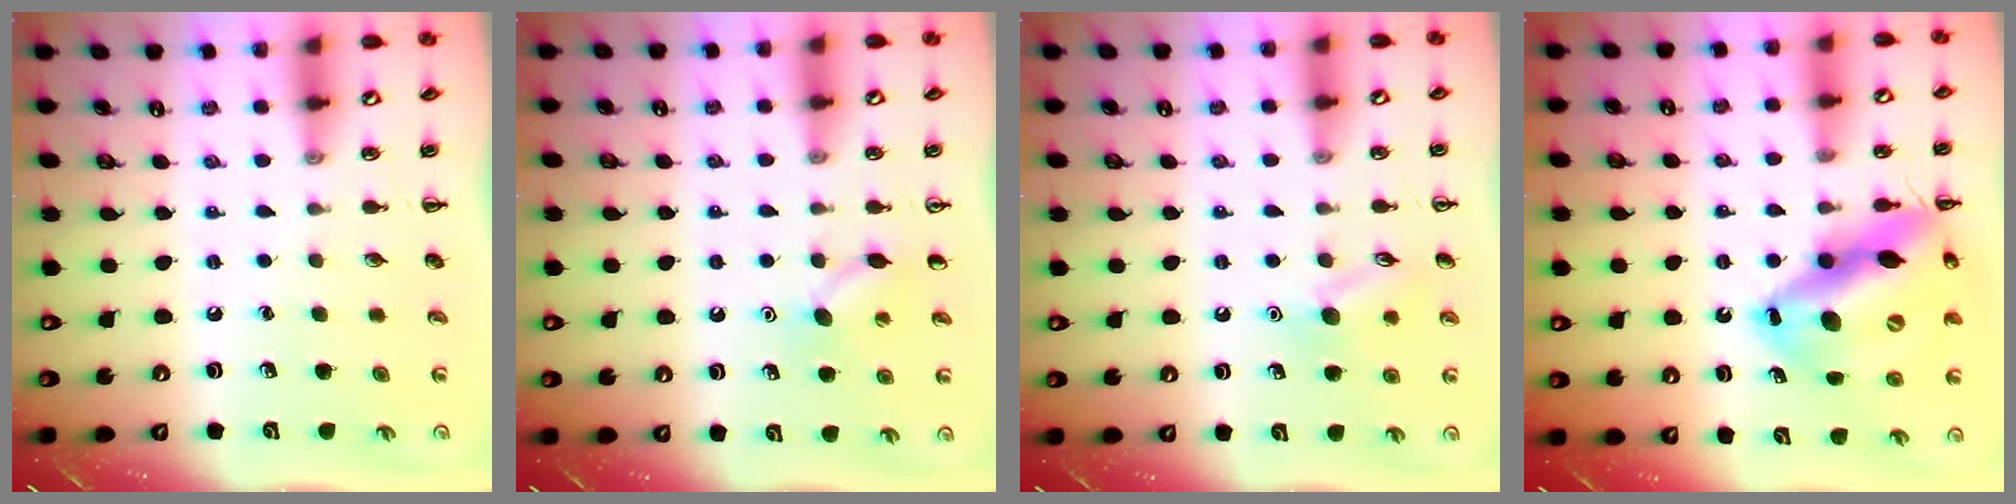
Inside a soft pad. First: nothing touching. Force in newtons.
{"total": 7.2, "press": 6.9, "slide": 2.0}
{"total": 8.8, "press": 8.7, "slide": 1.2}
{"total": 19.8, "press": 19.1, "slide": 5.5}